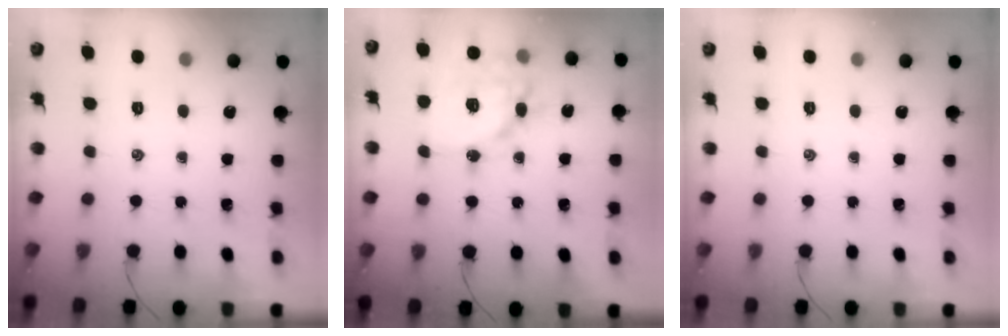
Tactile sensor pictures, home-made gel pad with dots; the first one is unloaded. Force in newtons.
{"total": 15.3, "press": 15.2, "slide": 2.2}
{"total": 0.0}